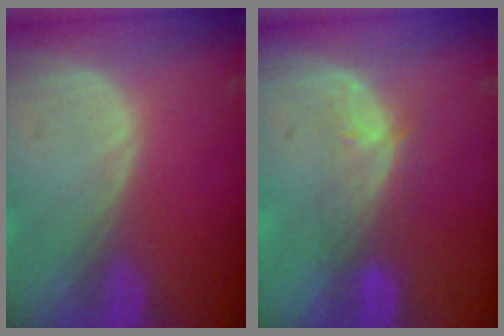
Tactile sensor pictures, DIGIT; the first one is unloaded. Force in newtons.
{"total": 4.0, "press": 3.7, "slide": 1.6}